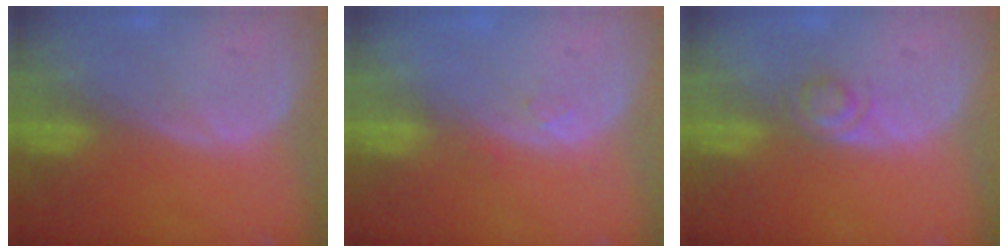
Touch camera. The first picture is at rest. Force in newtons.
{"total": 1.1, "press": 1.0, "slide": 0.4}
{"total": 2.2, "press": 2.2, "slide": 0.2}